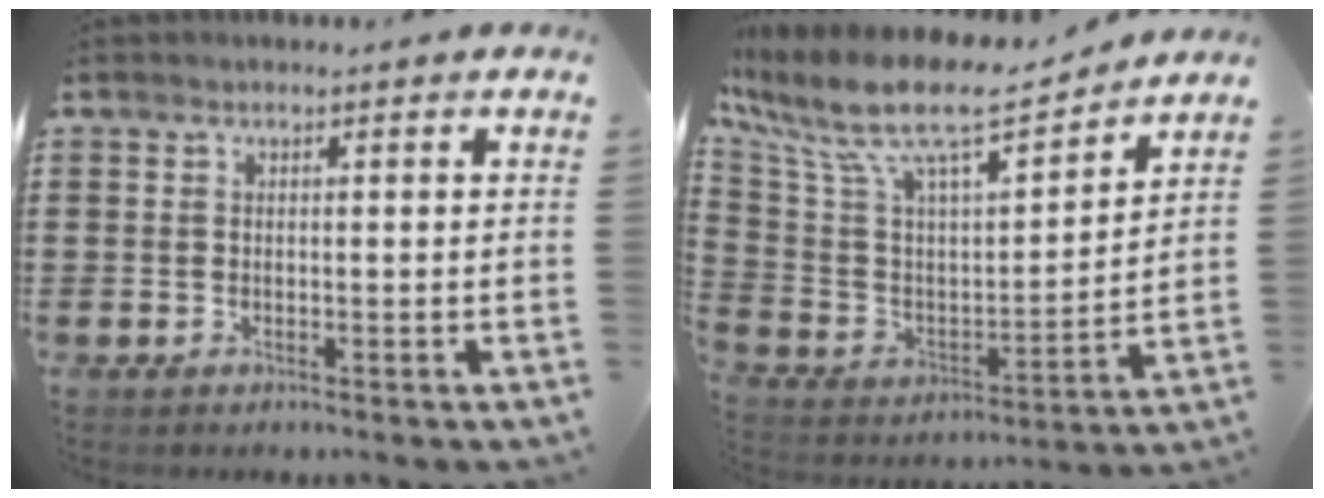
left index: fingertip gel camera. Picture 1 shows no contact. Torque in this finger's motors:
{"motor_torque": [2.14, 0.00, 1.05, 0.14]}